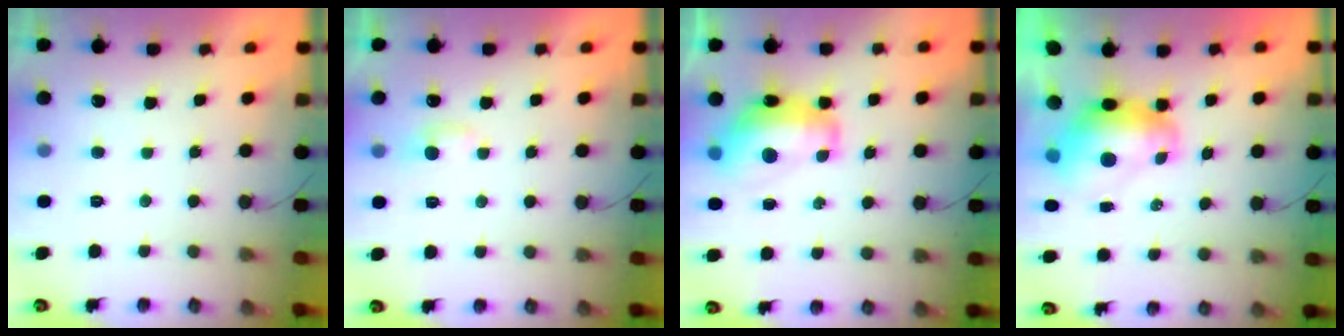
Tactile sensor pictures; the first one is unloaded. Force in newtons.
{"total": 4.0, "press": 4.0, "slide": 0.4}
{"total": 12.7, "press": 12.7, "slide": 0.9}
{"total": 8.4, "press": 8.3, "slide": 0.8}